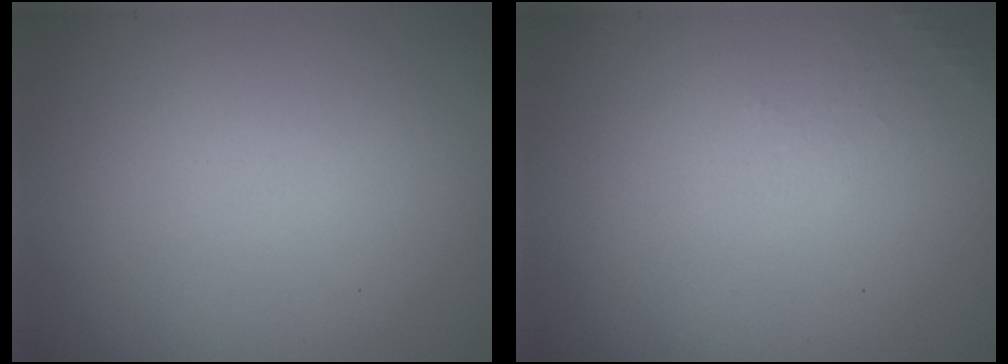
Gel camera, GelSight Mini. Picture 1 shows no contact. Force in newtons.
{"total": 0.7, "press": 0.6, "slide": 0.1}